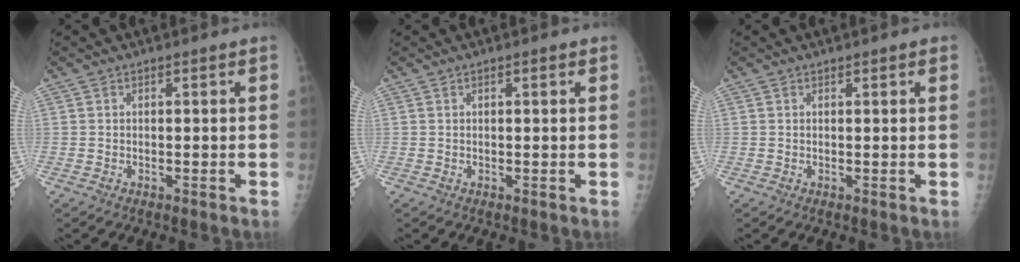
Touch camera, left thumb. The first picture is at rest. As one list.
[{"total": 1.0, "force": [0.5, 0.2, 0.9], "torque": [-0.013, 0.001, 0.006]}, {"total": 1.3, "force": [0.7, 0.2, 1.0], "torque": [-0.014, 0.000, 0.007]}]